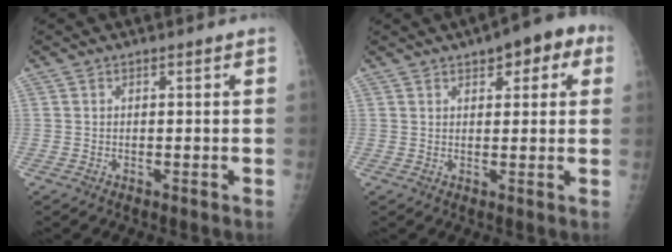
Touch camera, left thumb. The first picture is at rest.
{"total": 8.2, "force": [3.8, 3.9, 6.2], "torque": [-0.044, 0.006, 0.041]}